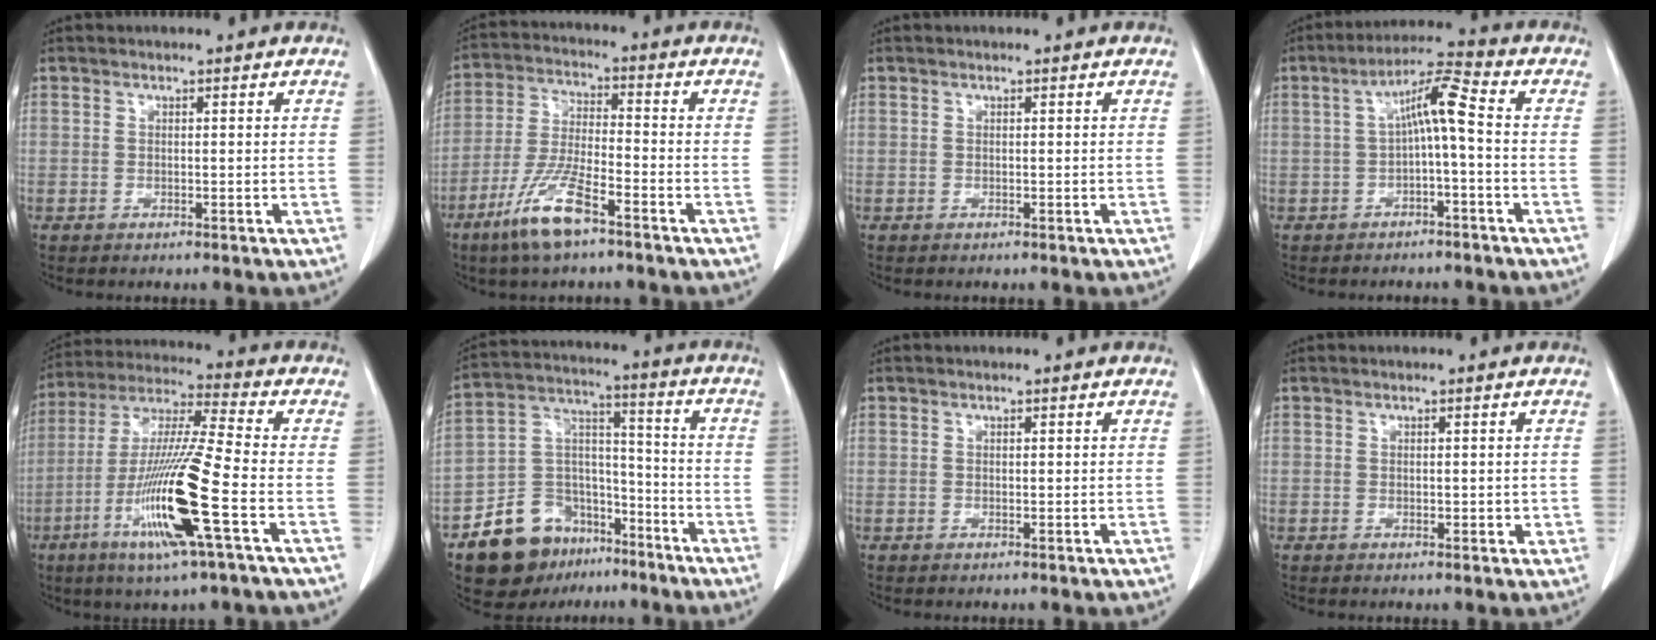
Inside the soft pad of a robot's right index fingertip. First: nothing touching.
{"total": 10.1, "force": [-6.3, 1.7, 7.7], "torque": [-0.162, -0.017, -0.121]}
{"total": 0.0}
{"total": 6.7, "force": [-0.2, 0.6, 6.7], "torque": [-0.118, 0.028, -0.006]}
{"total": 16.7, "force": [-5.8, -0.4, 15.6], "torque": [-0.321, -0.022, -0.116]}
{"total": 14.5, "force": [-9.5, 9.4, 5.5], "torque": [-0.096, 0.055, -0.153]}
{"total": 0.0}
{"total": 1.3, "force": [-0.1, 0.8, 1.1], "torque": [-0.013, -0.001, 0.002]}